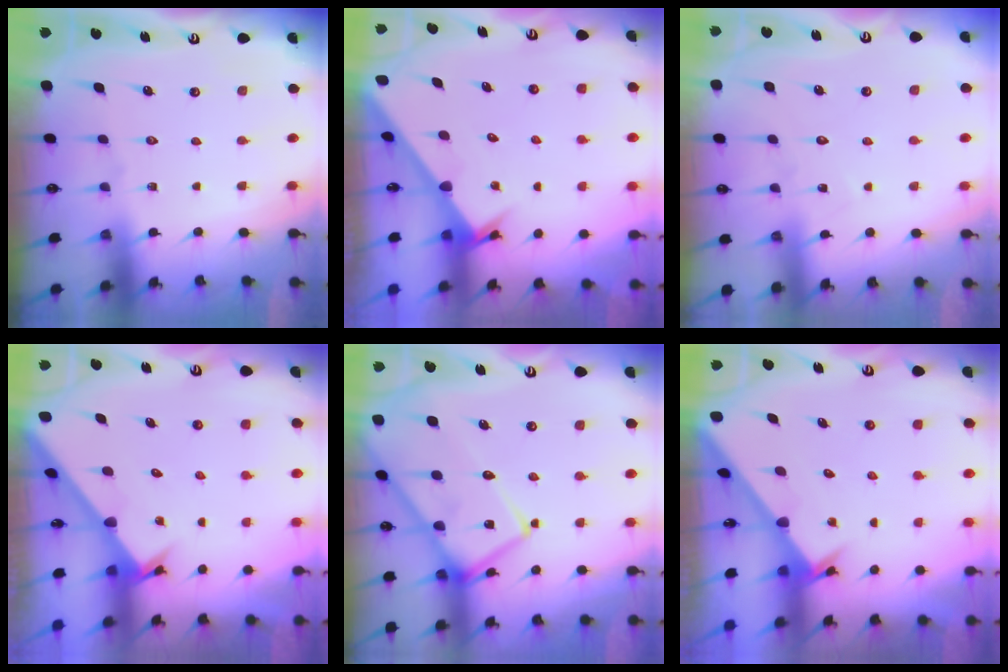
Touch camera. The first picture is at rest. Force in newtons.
{"total": 2.9, "press": 2.9, "slide": 0.1}
{"total": 4.4, "press": 4.4, "slide": 0.5}
{"total": 2.4, "press": 2.4, "slide": 0.1}
{"total": 17.1, "press": 17.0, "slide": 1.6}
{"total": 2.4, "press": 2.4, "slide": 0.2}